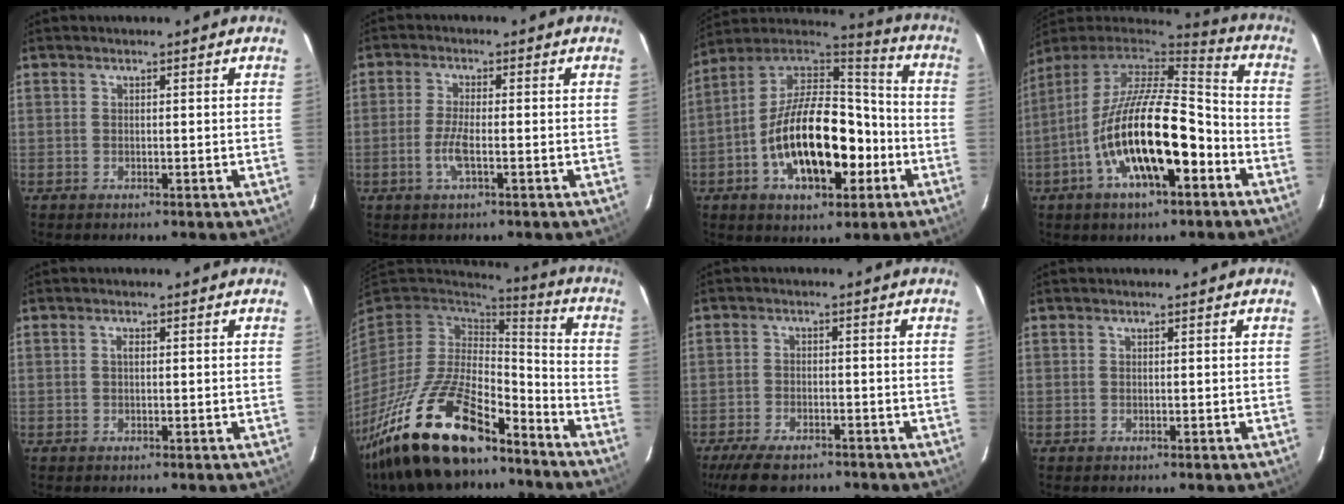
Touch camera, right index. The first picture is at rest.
{"total": 4.4, "force": [-1.5, 0.8, 4.1], "torque": [-0.086, -0.003, -0.033]}
{"total": 21.4, "force": [-6.3, 10.7, 17.5], "torque": [-0.323, 0.017, -0.101]}
{"total": 21.2, "force": [-8.0, 7.3, 18.2], "torque": [-0.331, -0.016, -0.142]}
{"total": 0.7, "force": [0.1, 0.3, 0.6], "torque": [-0.012, 0.003, -0.001]}
{"total": 25.8, "force": [-17.7, 9.8, 16.0], "torque": [-0.330, -0.033, -0.302]}
{"total": 9.6, "force": [-7.5, 3.8, 4.6], "torque": [-0.114, -0.015, -0.125]}
{"total": 0.0}